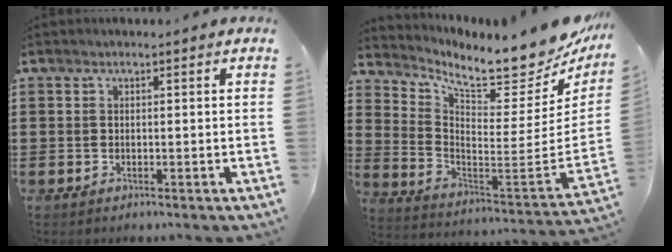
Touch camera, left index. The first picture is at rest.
{"total": 9.0, "force": [8.1, 0.6, 4.0], "torque": [-0.088, -0.090, 0.126]}